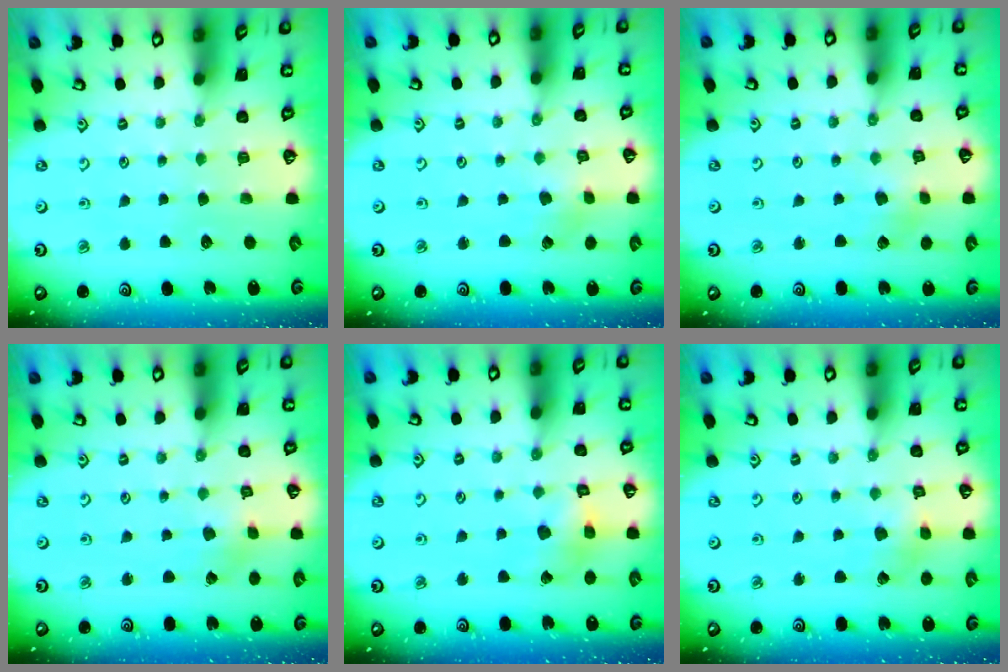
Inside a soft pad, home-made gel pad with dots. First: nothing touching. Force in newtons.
{"total": 0.9, "press": 0.9, "slide": 0.2}
{"total": 2.3, "press": 2.3, "slide": 0.3}
{"total": 0.7, "press": 0.7, "slide": 0.1}
{"total": 7.3, "press": 7.3, "slide": 0.6}
{"total": 2.9, "press": 2.9, "slide": 0.3}